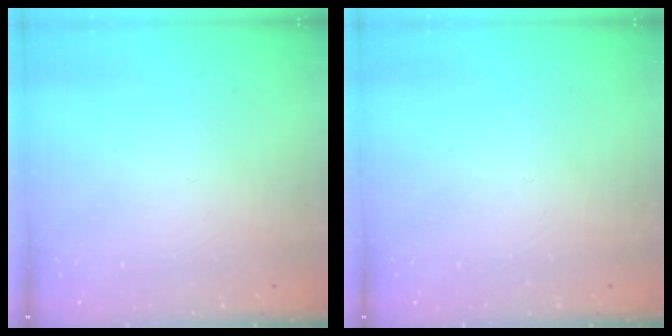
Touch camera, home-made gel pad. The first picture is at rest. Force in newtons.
{"total": 0.0}